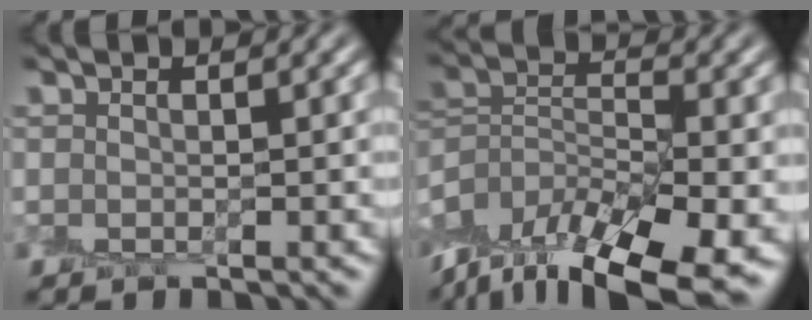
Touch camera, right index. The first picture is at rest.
{"total": 14.7, "force": [-10.5, 5.7, 8.6], "torque": [-0.163, -0.004, -0.160]}